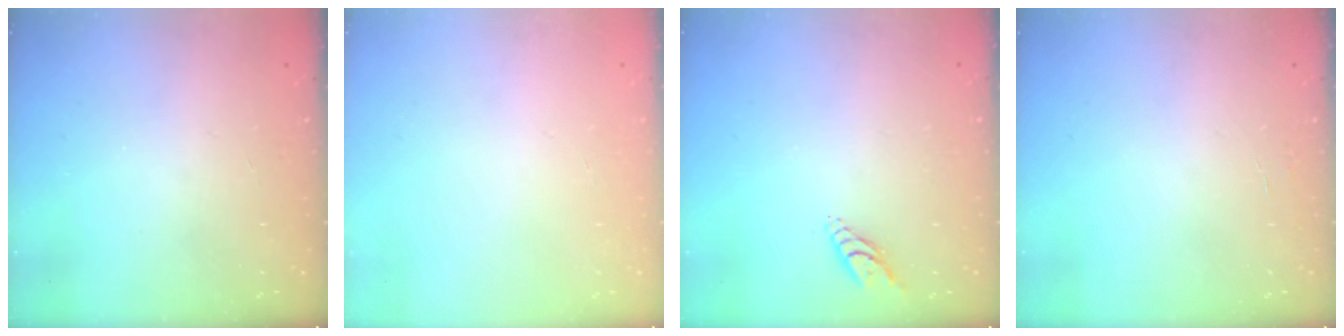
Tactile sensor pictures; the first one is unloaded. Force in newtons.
{"total": 0.0}
{"total": 4.7, "press": 4.7, "slide": 0.6}
{"total": 1.3, "press": 1.3, "slide": 0.1}